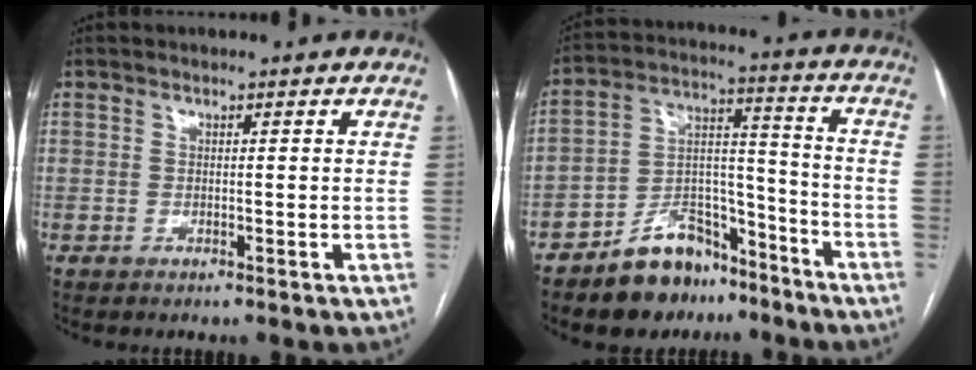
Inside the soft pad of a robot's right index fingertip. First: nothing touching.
{"total": 12.1, "force": [-9.1, 6.1, 5.2], "torque": [-0.088, 0.038, -0.153]}